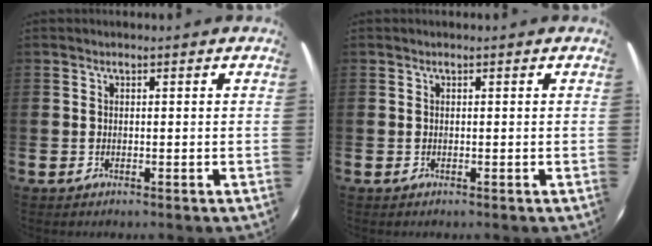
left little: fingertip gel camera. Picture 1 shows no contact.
{"total": 0.0}